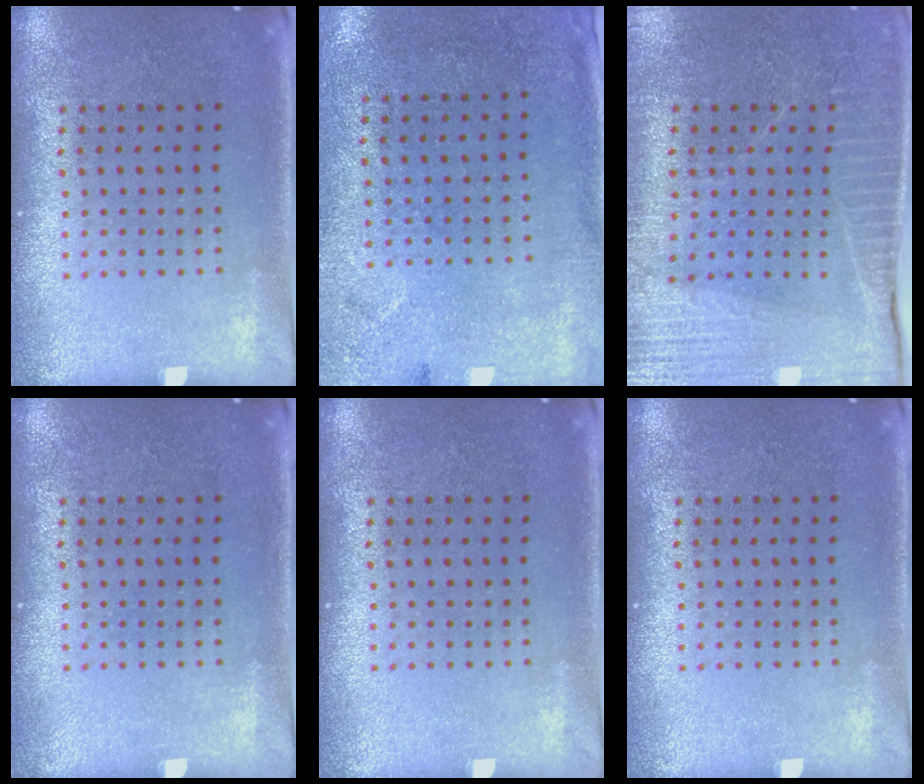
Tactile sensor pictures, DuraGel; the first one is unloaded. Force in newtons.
{"total": 2.7, "press": 2.2, "slide": 1.6}
{"total": 3.5, "press": 3.5, "slide": 0.4}
{"total": 0.0}
{"total": 0.0}
{"total": 0.0}